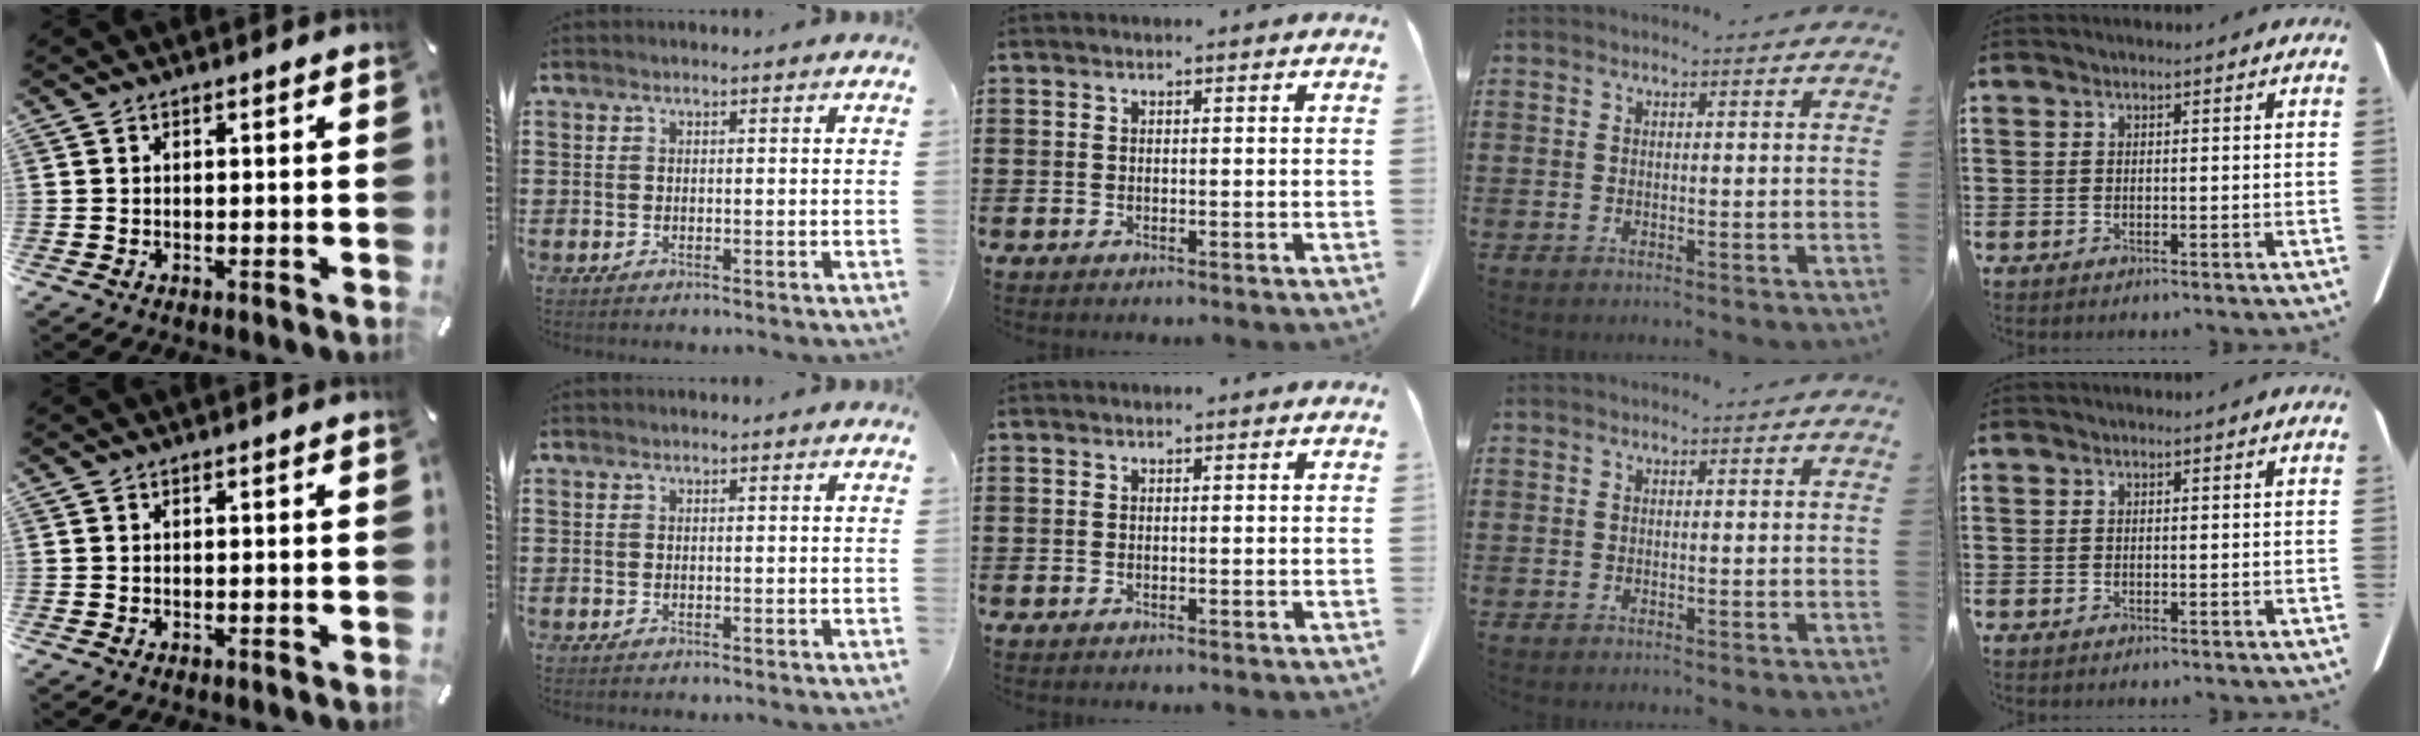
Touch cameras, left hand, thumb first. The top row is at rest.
{}